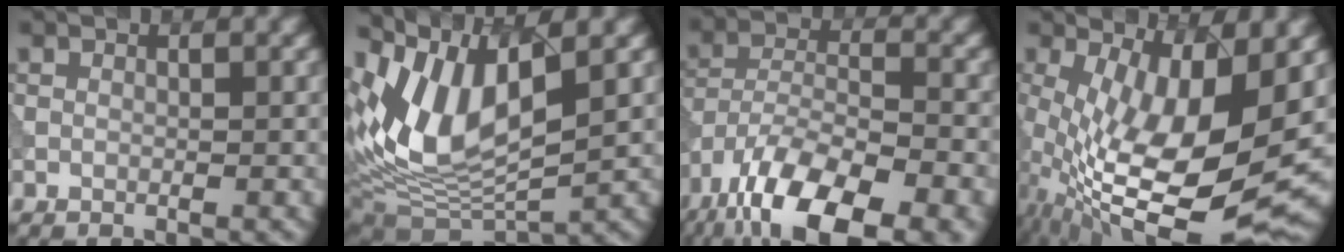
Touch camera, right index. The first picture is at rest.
{"total": 9.9, "force": [3.3, 4.6, 8.1], "torque": [-0.168, 0.001, 0.065]}
{"total": 15.0, "force": [-10.2, 5.6, 9.4], "torque": [-0.177, -0.026, -0.166]}
{"total": 13.7, "force": [-0.8, 5.0, 12.8], "torque": [-0.240, -0.025, 0.004]}